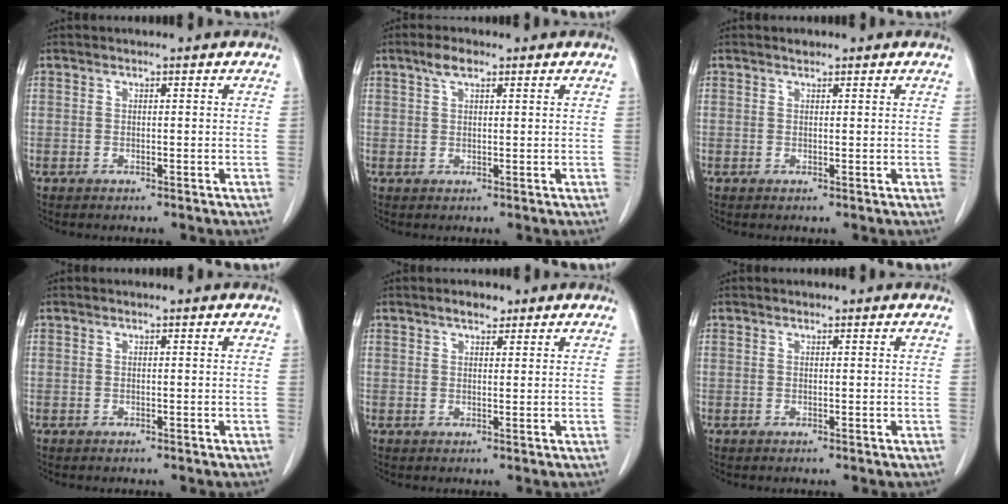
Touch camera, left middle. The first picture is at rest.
{"total": 2.6, "force": [1.7, 0.9, 1.8], "torque": [-0.040, 0.006, 0.032]}
{"total": 0.6, "force": [0.6, 0.2, 0.1], "torque": [-0.012, 0.000, 0.010]}
{"total": 0.0}
{"total": 2.1, "force": [1.5, 0.9, 1.1], "torque": [-0.022, 0.003, 0.022]}
{"total": 0.0}